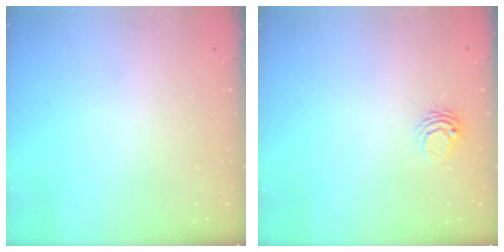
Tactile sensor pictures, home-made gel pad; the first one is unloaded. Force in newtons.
{"total": 5.2, "press": 5.2, "slide": 0.4}